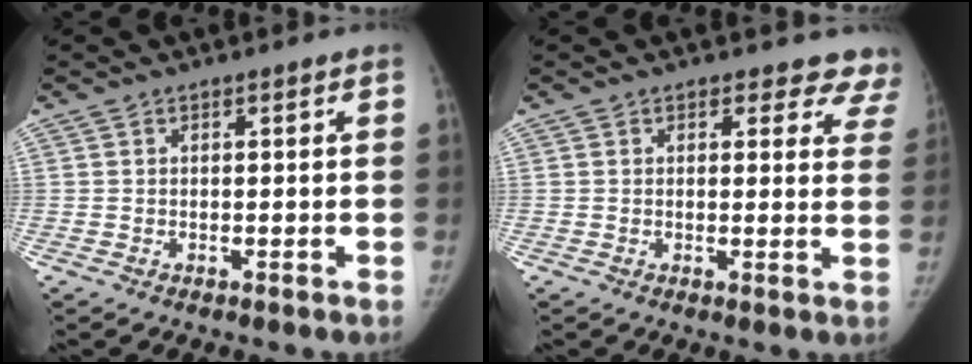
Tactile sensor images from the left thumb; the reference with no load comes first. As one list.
[{"total": 7.7, "force": [6.9, 3.4, 0.7], "torque": [0.052, -0.029, 0.044]}]